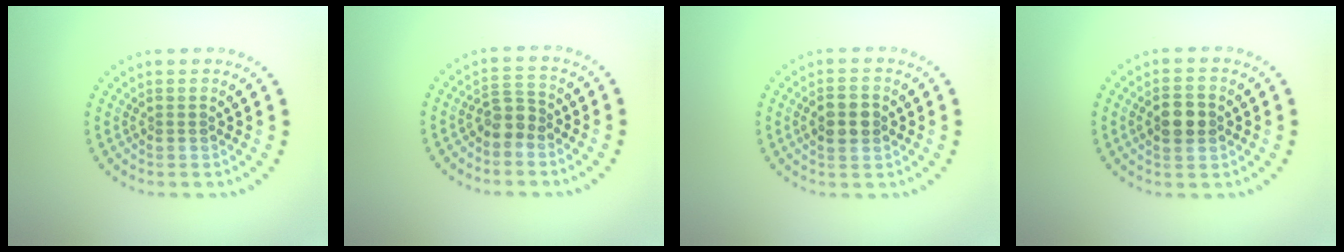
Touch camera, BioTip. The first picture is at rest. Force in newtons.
{"total": 2.1, "press": 1.8, "slide": 1.1}
{"total": 2.9, "press": 2.9, "slide": 0.0}
{"total": 3.3, "press": 3.3, "slide": 0.1}